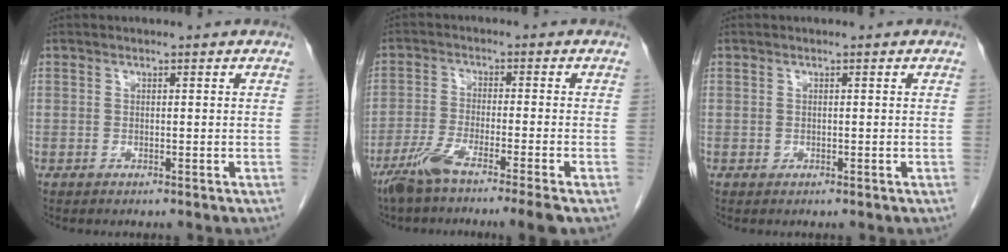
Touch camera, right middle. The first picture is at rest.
{"total": 8.3, "force": [-5.9, -0.5, 5.8], "torque": [-0.104, -0.021, -0.107]}
{"total": 0.0}